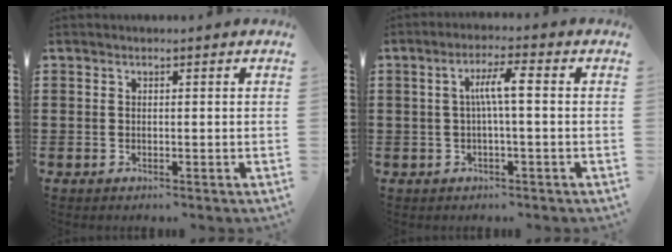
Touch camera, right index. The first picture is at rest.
{"total": 4.9, "force": [0.0, 0.5, 4.8], "torque": [-0.091, 0.007, -0.005]}